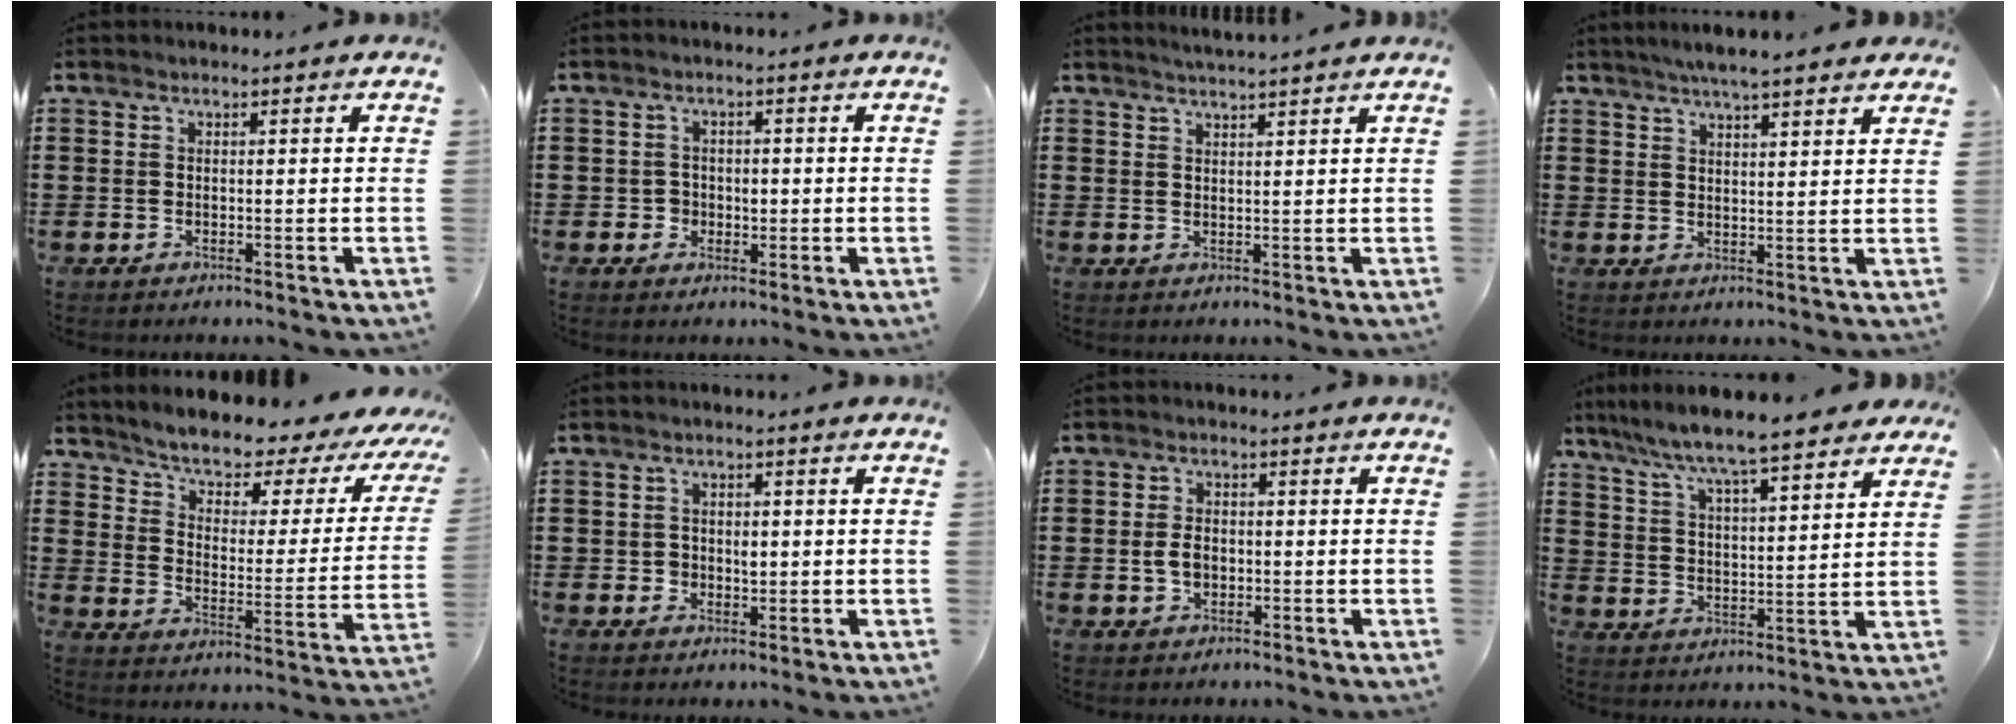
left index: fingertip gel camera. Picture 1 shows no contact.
{"total": 2.3, "force": [-0.4, 2.2, 0.6], "torque": [-0.020, 0.006, -0.013]}
{"total": 2.0, "force": [1.9, -0.5, 0.2], "torque": [-0.008, -0.003, 0.036]}
{"total": 4.0, "force": [3.6, 0.0, 1.7], "torque": [-0.043, -0.005, 0.064]}
{"total": 3.6, "force": [3.3, 0.9, 1.1], "torque": [-0.045, -0.036, 0.045]}
{"total": 2.2, "force": [0.0, 1.9, 1.2], "torque": [-0.029, 0.007, -0.004]}
{"total": 3.2, "force": [-0.3, 2.0, 2.4], "torque": [-0.056, 0.002, -0.009]}
{"total": 6.6, "force": [6.1, 0.2, 2.7], "torque": [-0.080, -0.034, 0.100]}